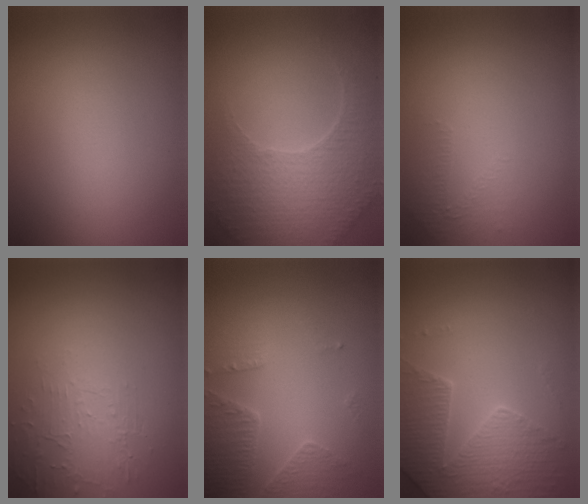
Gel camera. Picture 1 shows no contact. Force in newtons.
{"total": 5.3, "press": 3.7, "slide": 3.8}
{"total": 0.9, "press": 0.4, "slide": 0.8}
{"total": 1.8, "press": 0.7, "slide": 1.7}
{"total": 3.6, "press": 3.2, "slide": 1.5}
{"total": 4.3, "press": 4.1, "slide": 1.1}